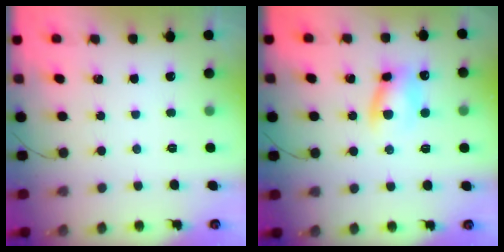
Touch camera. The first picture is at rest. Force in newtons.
{"total": 8.3, "press": 8.2, "slide": 1.4}